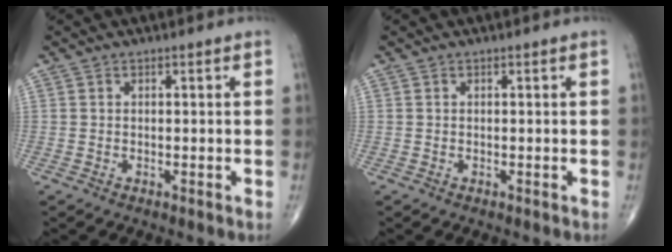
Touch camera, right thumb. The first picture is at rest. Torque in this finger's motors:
{"motor_torque": [0.00, 0.00, 0.00, 0.00, 0.00]}